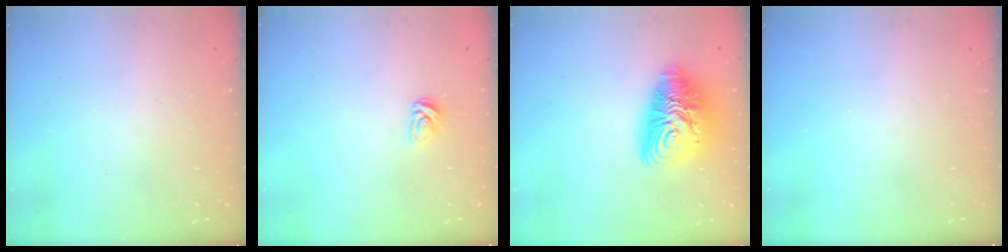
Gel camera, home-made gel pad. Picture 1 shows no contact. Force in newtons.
{"total": 4.6, "press": 4.5, "slide": 0.5}
{"total": 14.9, "press": 14.8, "slide": 1.4}
{"total": 0.0}